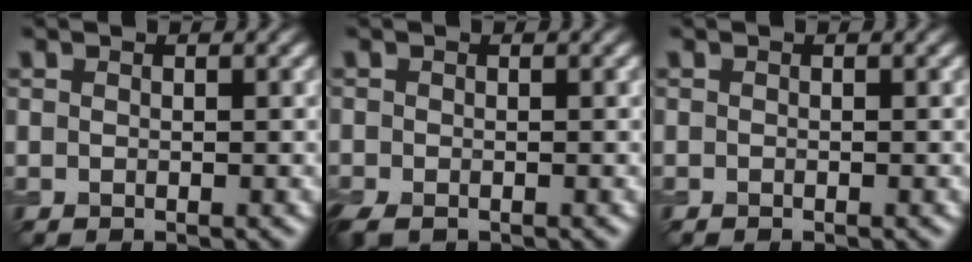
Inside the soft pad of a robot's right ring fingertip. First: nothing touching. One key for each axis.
{"total": 2.5, "fx": -1.9, "fy": 1.2, "fz": 1.2, "tx": -0.027, "ty": -0.013, "tz": -0.039}
{"total": 0.0}